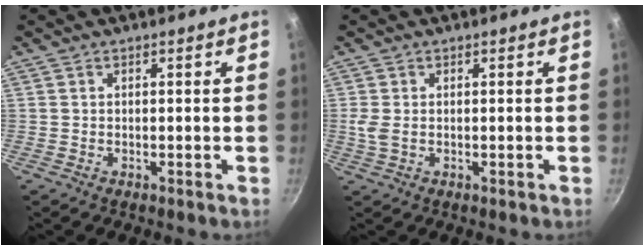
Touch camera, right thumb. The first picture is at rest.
{"total": 2.3, "force": [0.1, 1.2, 2.0], "torque": [-0.045, -0.002, 0.003]}